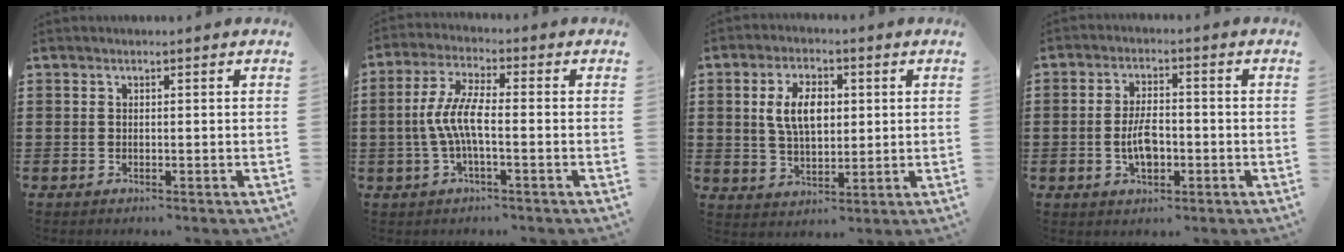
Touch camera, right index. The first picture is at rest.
{"total": 6.5, "force": [-1.2, 1.7, 6.1], "torque": [-0.143, -0.009, -0.033]}
{"total": 7.1, "force": [1.3, 3.9, 5.7], "torque": [-0.120, 0.009, 0.016]}
{"total": 5.3, "force": [-1.3, 2.4, 4.5], "torque": [-0.086, -0.003, -0.026]}